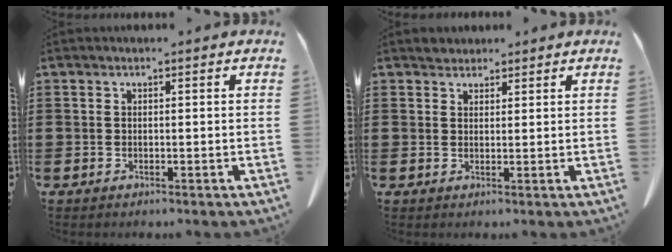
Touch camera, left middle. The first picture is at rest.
{"total": 1.6, "force": [1.6, 0.5, -0.1], "torque": [0.005, -0.002, 0.031]}